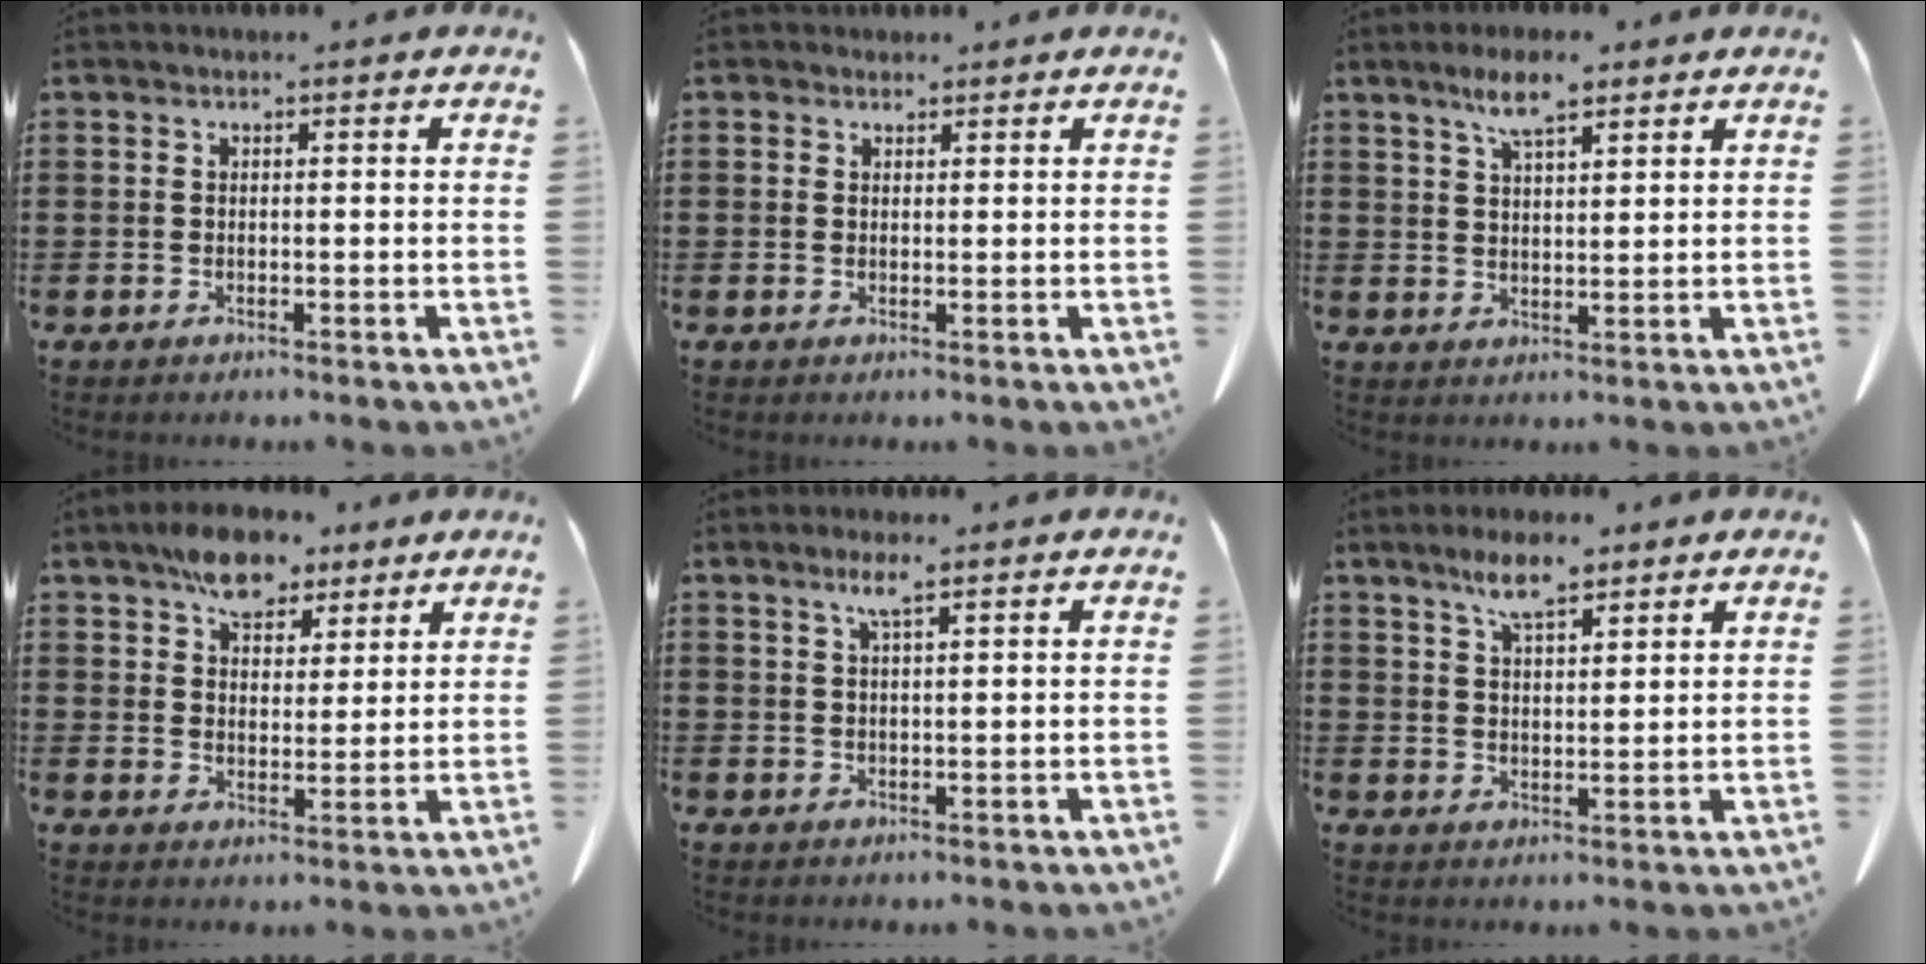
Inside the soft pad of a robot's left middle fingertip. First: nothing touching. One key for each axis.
{"total": 1.3, "fx": 1.1, "fy": 0.8, "fz": 0.1, "tx": 0.002, "ty": 0.000, "tz": 0.020}
{"total": 5.8, "fx": 3.9, "fy": 1.3, "fz": 4.1, "tx": -0.087, "ty": 0.002, "tz": 0.068}
{"total": 7.8, "fx": 6.0, "fy": 3.8, "fz": 3.2, "tx": -0.066, "ty": -0.006, "tz": 0.110}
{"total": 3.0, "fx": 2.0, "fy": 0.3, "fz": 2.2, "tx": -0.048, "ty": 0.003, "tz": 0.034}
{"total": 6.3, "fx": 4.5, "fy": 1.6, "fz": 4.1, "tx": -0.089, "ty": -0.001, "tz": 0.080}